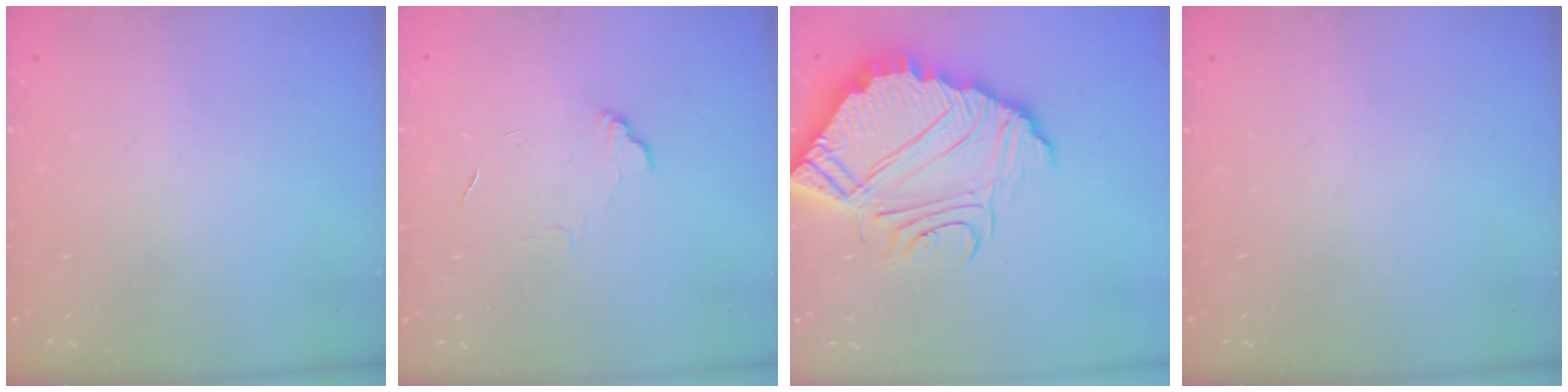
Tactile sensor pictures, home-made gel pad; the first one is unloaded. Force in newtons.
{"total": 5.7, "press": 5.7, "slide": 0.5}
{"total": 15.5, "press": 15.4, "slide": 1.1}
{"total": 0.0}